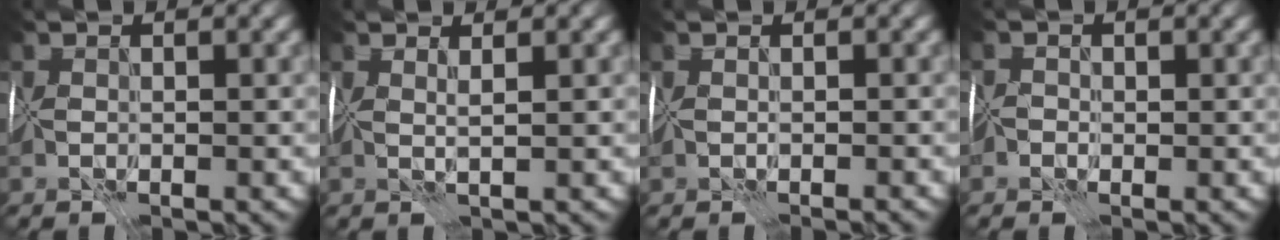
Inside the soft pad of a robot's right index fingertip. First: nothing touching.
{"total": 2.0, "force": [1.6, -1.1, -0.2], "torque": [0.006, 0.005, 0.034]}
{"total": 0.7, "force": [-0.3, -0.6, -0.3], "torque": [0.011, 0.001, -0.002]}
{"total": 0.9, "force": [0.1, -0.1, -0.9], "torque": [0.029, 0.017, 0.004]}